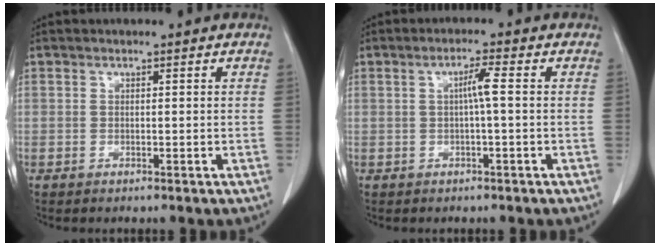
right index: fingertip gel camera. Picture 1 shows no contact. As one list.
[{"total": 2.8, "force": [0.1, -0.2, 2.8], "torque": [-0.049, 0.004, 0.001]}]